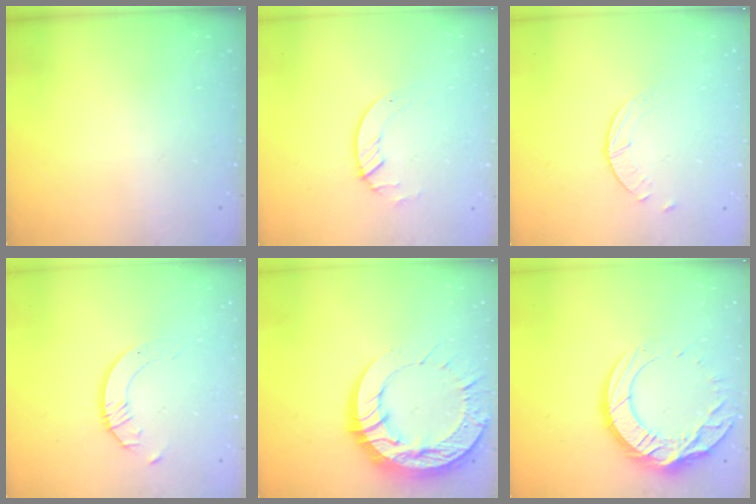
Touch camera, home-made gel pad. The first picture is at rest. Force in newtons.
{"total": 2.6, "press": 2.6, "slide": 0.3}
{"total": 0.9, "press": 0.9, "slide": 0.2}
{"total": 2.0, "press": 2.0, "slide": 0.2}
{"total": 20.5, "press": 20.4, "slide": 1.7}
{"total": 15.5, "press": 15.5, "slide": 1.1}